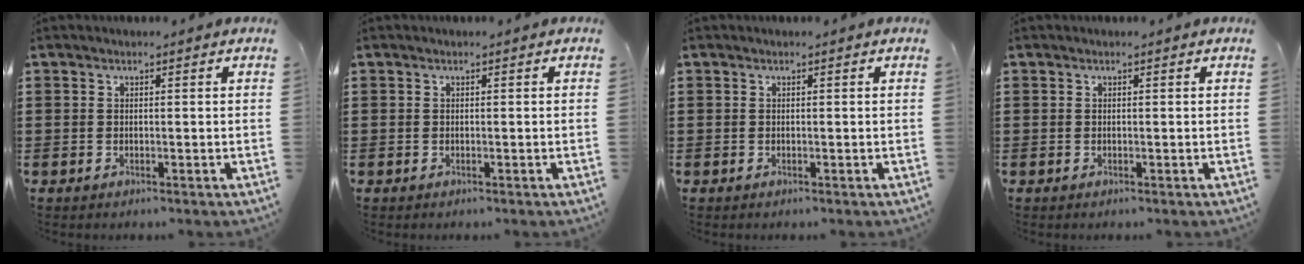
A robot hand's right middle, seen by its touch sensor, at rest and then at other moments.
{"total": 0.0}
{"total": 0.0}
{"total": 0.0}